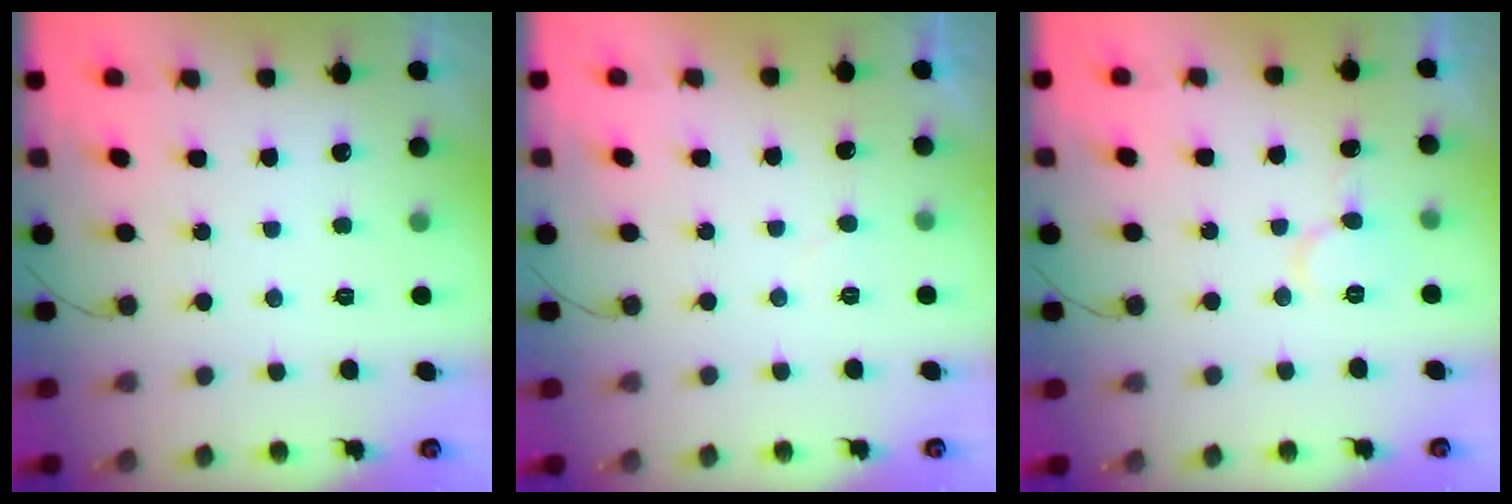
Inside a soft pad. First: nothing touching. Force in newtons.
{"total": 3.8, "press": 3.7, "slide": 0.3}
{"total": 6.0, "press": 6.0, "slide": 0.3}